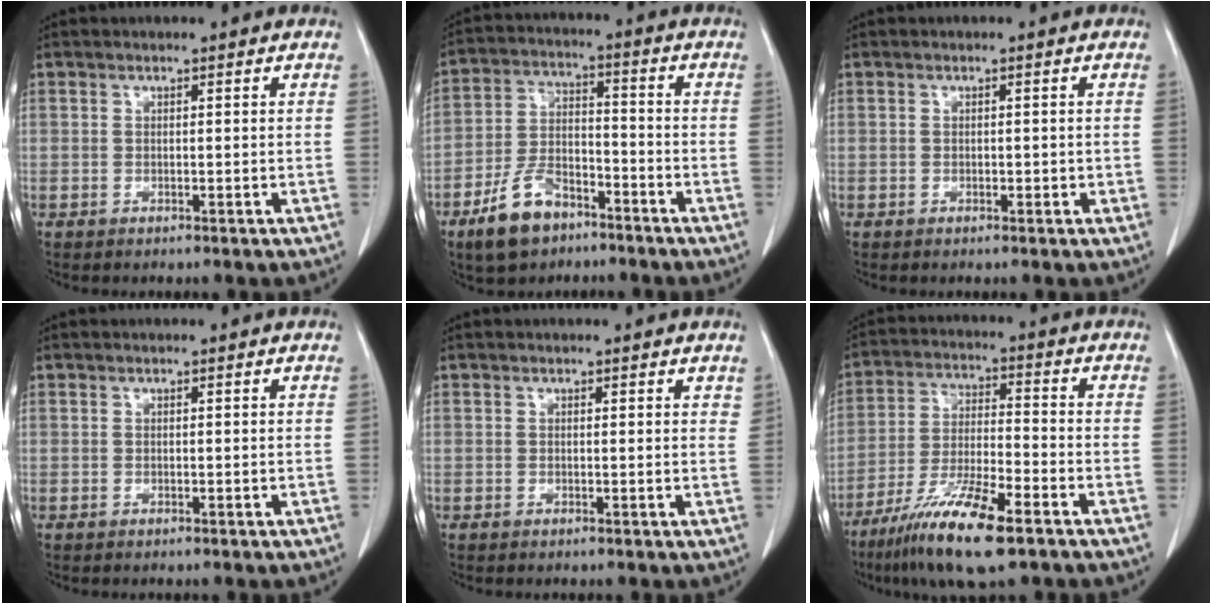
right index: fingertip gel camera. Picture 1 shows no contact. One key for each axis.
{"total": 8.7, "fx": -5.9, "fy": 3.9, "fz": 5.1, "tx": -0.118, "ty": 0.003, "tz": -0.114}
{"total": 0.9, "fx": -0.1, "fy": 0.7, "fz": 0.5, "tx": -0.003, "ty": 0.003, "tz": -0.001}
{"total": 0.0}
{"total": 1.1, "fx": 1.0, "fy": 0.5, "fz": 0.2, "tx": 0.007, "ty": 0.003, "tz": 0.009}
{"total": 12.8, "fx": -8.0, "fy": 1.7, "fz": 9.8, "tx": -0.188, "ty": -0.028, "tz": -0.143}